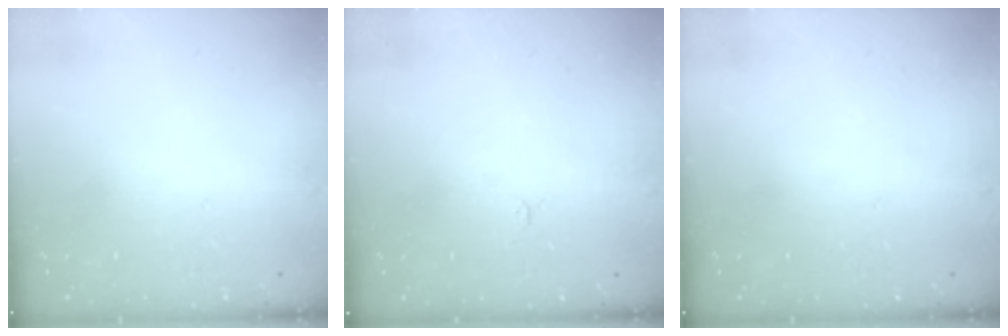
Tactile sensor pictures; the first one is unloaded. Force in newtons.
{"total": 2.4, "press": 2.4, "slide": 0.3}
{"total": 0.0}